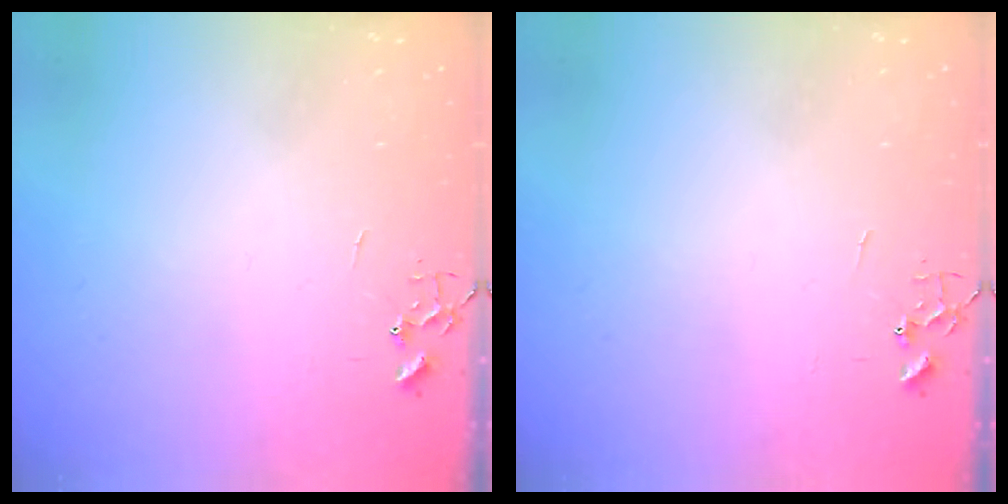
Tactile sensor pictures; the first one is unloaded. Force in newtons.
{"total": 0.0}